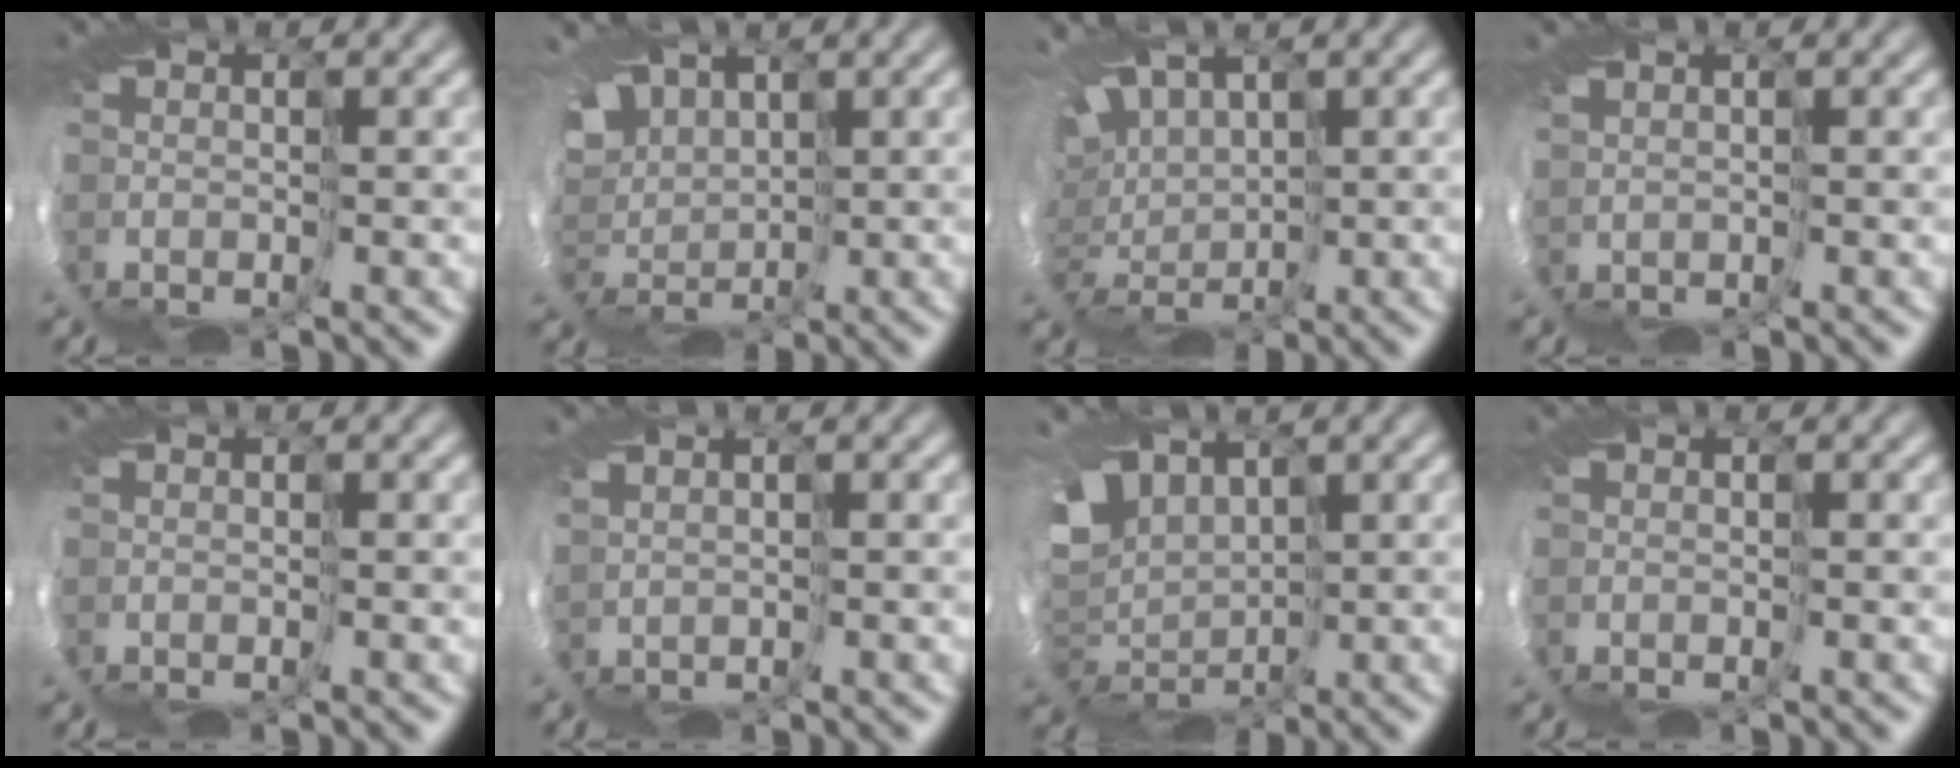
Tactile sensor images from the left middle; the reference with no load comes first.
{"total": 5.9, "force": [5.3, 2.5, 0.9], "torque": [-0.037, 0.014, 0.072]}
{"total": 9.0, "force": [5.5, 5.6, 4.5], "torque": [-0.099, 0.018, 0.051]}
{"total": 3.3, "force": [2.6, -1.1, -1.7], "torque": [0.034, -0.005, 0.054]}
{"total": 0.0}
{"total": 3.8, "force": [3.0, -1.2, -1.9], "torque": [0.035, -0.008, 0.058]}
{"total": 7.6, "force": [5.1, 4.7, 3.0], "torque": [-0.078, 0.005, 0.073]}
{"total": 0.0}